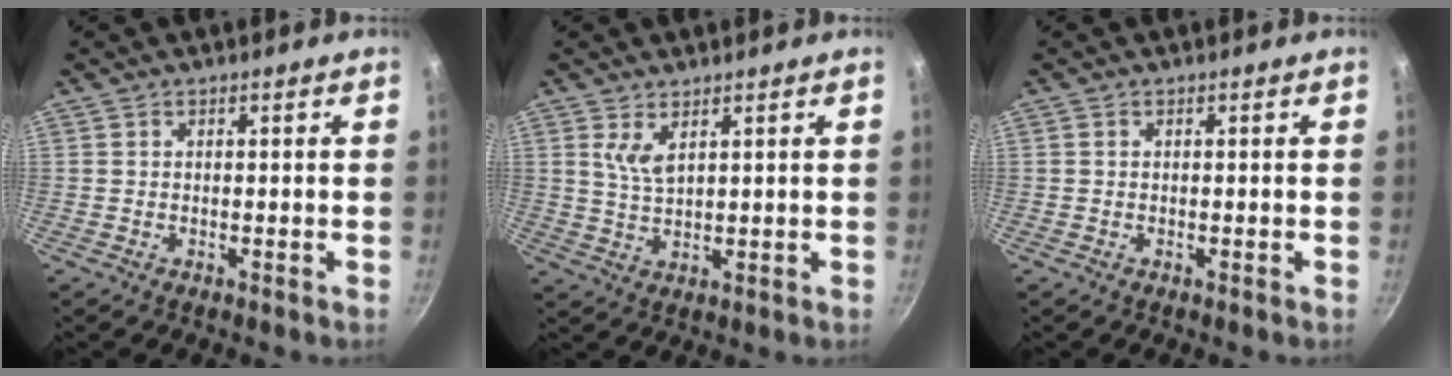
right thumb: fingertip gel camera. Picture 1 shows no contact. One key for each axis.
{"total": 4.0, "fx": 2.1, "fy": 1.7, "fz": 3.0, "tx": -0.057, "ty": -0.020, "tz": 0.044}
{"total": 0.0}